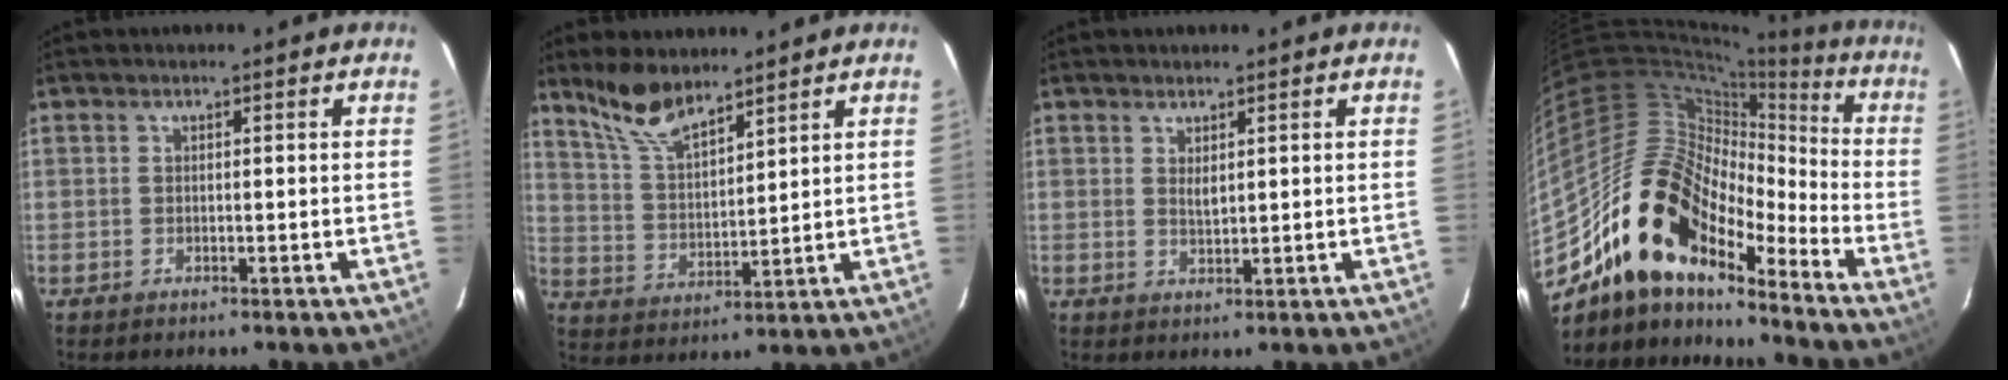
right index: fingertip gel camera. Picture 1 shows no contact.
{"total": 9.1, "force": [7.4, 2.6, 4.5], "torque": [-0.090, 0.007, 0.155]}
{"total": 1.7, "force": [0.9, 0.7, 1.2], "torque": [-0.022, -0.001, 0.017]}
{"total": 19.9, "force": [-13.9, 9.0, 11.0], "torque": [-0.204, -0.004, -0.267]}